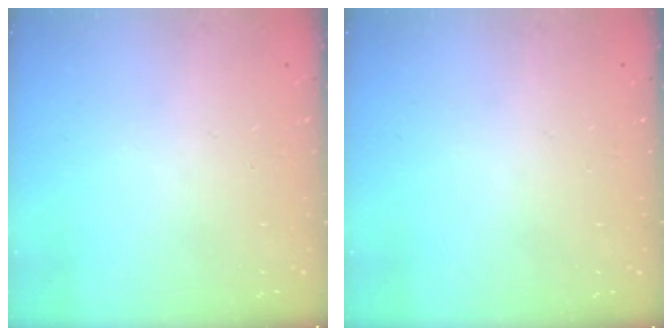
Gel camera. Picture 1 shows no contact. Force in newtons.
{"total": 0.0}